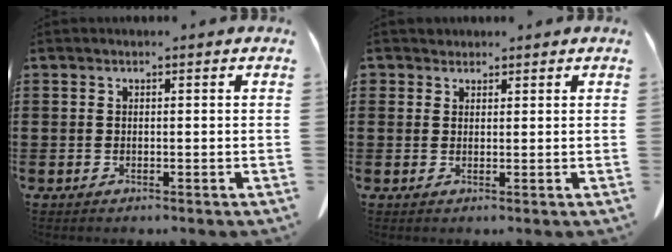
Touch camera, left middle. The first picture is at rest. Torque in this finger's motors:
{"motor_torque": [0.02, 0.00, 0.01, 0.01]}